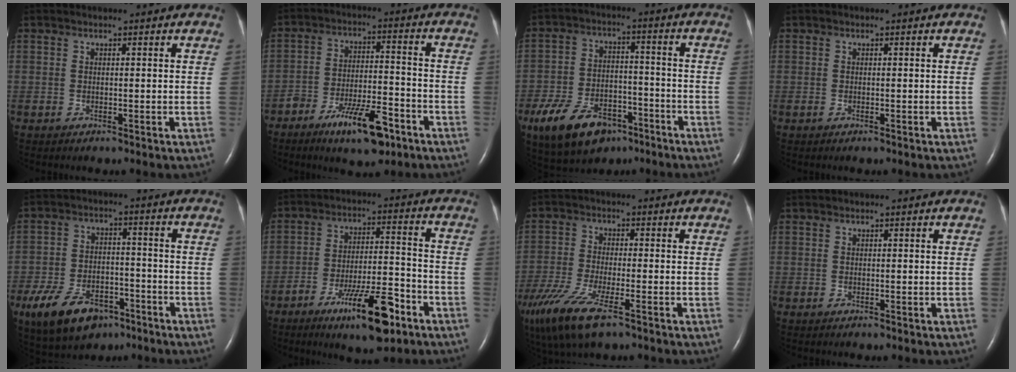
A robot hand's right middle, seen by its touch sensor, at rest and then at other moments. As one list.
[{"total": 10.4, "force": [-6.6, 2.9, 7.5], "torque": [-0.128, 0.001, -0.107]}, {"total": 13.1, "force": [-7.8, 7.1, 7.7], "torque": [-0.152, 0.002, -0.129]}, {"total": 0.0}, {"total": 12.0, "force": [-7.1, 6.5, 7.2], "torque": [-0.142, -0.001, -0.115]}, {"total": 12.6, "force": [-7.6, 2.6, 9.8], "torque": [-0.161, -0.003, -0.119]}, {"total": 13.2, "force": [-8.3, 3.5, 9.7], "torque": [-0.220, -0.037, -0.151]}, {"total": 0.0}]